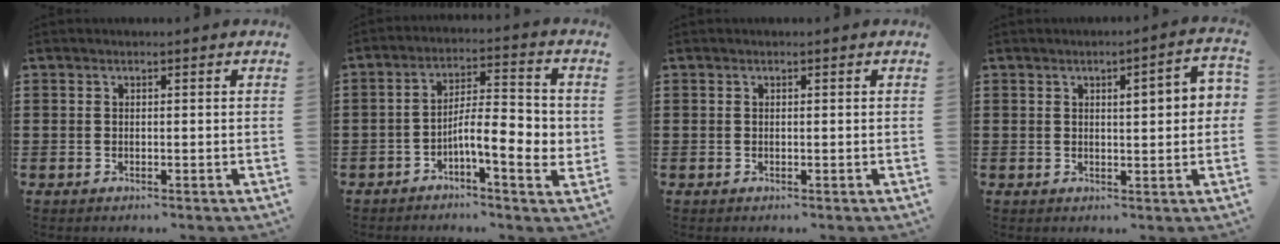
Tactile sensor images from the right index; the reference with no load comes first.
{"total": 8.0, "force": [-1.8, 2.4, 7.4], "torque": [-0.122, -0.005, -0.033]}
{"total": 0.0}
{"total": 3.9, "force": [0.7, 0.8, 3.8], "torque": [-0.063, 0.000, 0.007]}